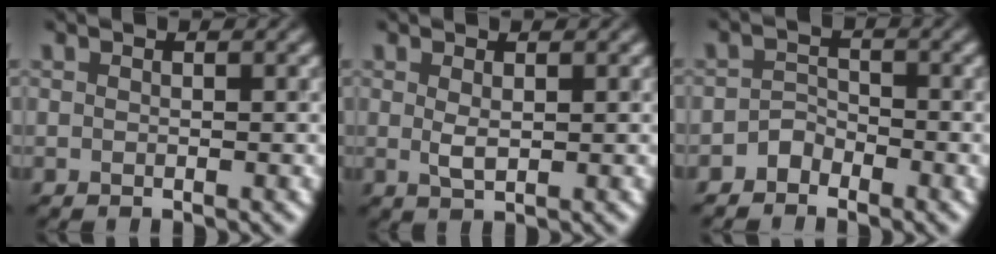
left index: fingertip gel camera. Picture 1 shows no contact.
{"total": 1.3, "force": [0.3, 0.5, 1.1], "torque": [-0.024, 0.004, 0.007]}
{"total": 1.5, "force": [-1.2, 0.9, 0.1], "torque": [0.001, 0.015, -0.025]}